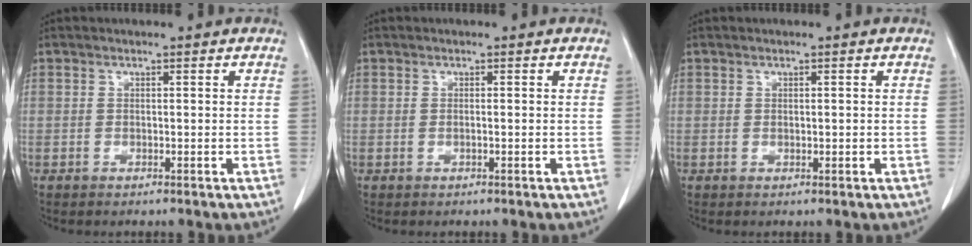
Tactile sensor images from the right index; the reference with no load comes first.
{"total": 0.6, "force": [-0.1, 0.3, 0.6], "torque": [-0.017, 0.001, 0.000]}
{"total": 0.9, "force": [-0.1, 0.5, 0.7], "torque": [-0.019, -0.002, 0.002]}